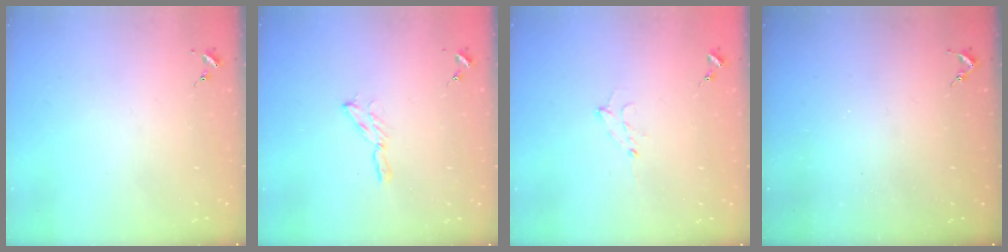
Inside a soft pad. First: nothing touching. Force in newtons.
{"total": 5.0, "press": 5.0, "slide": 0.5}
{"total": 5.7, "press": 5.6, "slide": 0.7}
{"total": 2.5, "press": 2.5, "slide": 0.3}